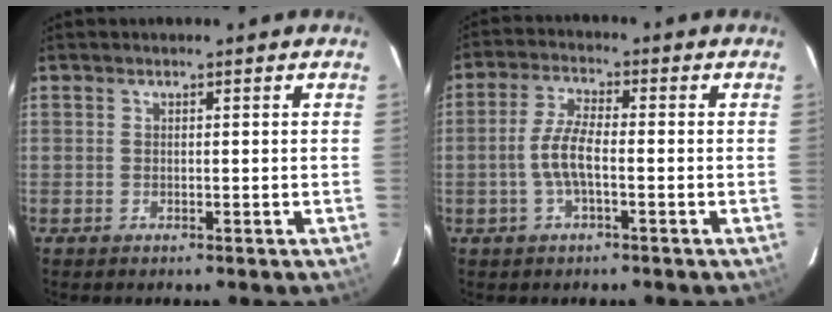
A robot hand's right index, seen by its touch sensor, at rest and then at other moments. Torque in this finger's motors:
{"motor_torque": [0.86, -0.53, 0.56, 0.15]}